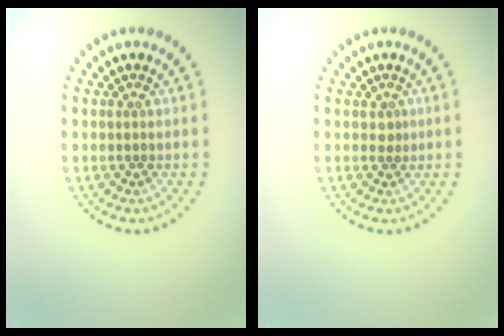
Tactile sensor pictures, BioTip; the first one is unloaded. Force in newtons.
{"total": 0.9, "press": 0.6, "slide": 0.7}